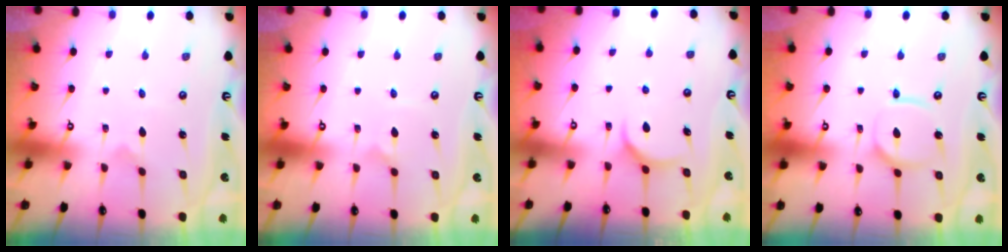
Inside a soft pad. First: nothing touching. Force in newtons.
{"total": 1.1, "press": 1.0, "slide": 0.2}
{"total": 5.4, "press": 5.4, "slide": 0.6}
{"total": 9.0, "press": 9.0, "slide": 0.9}